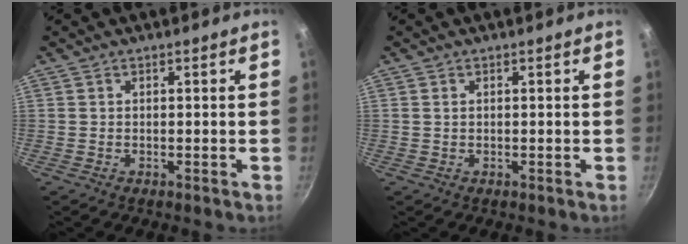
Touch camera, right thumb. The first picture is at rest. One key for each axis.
{"total": 0.6, "fx": 0.2, "fy": 0.4, "fz": 0.4, "tx": -0.005, "ty": 0.001, "tz": 0.002}